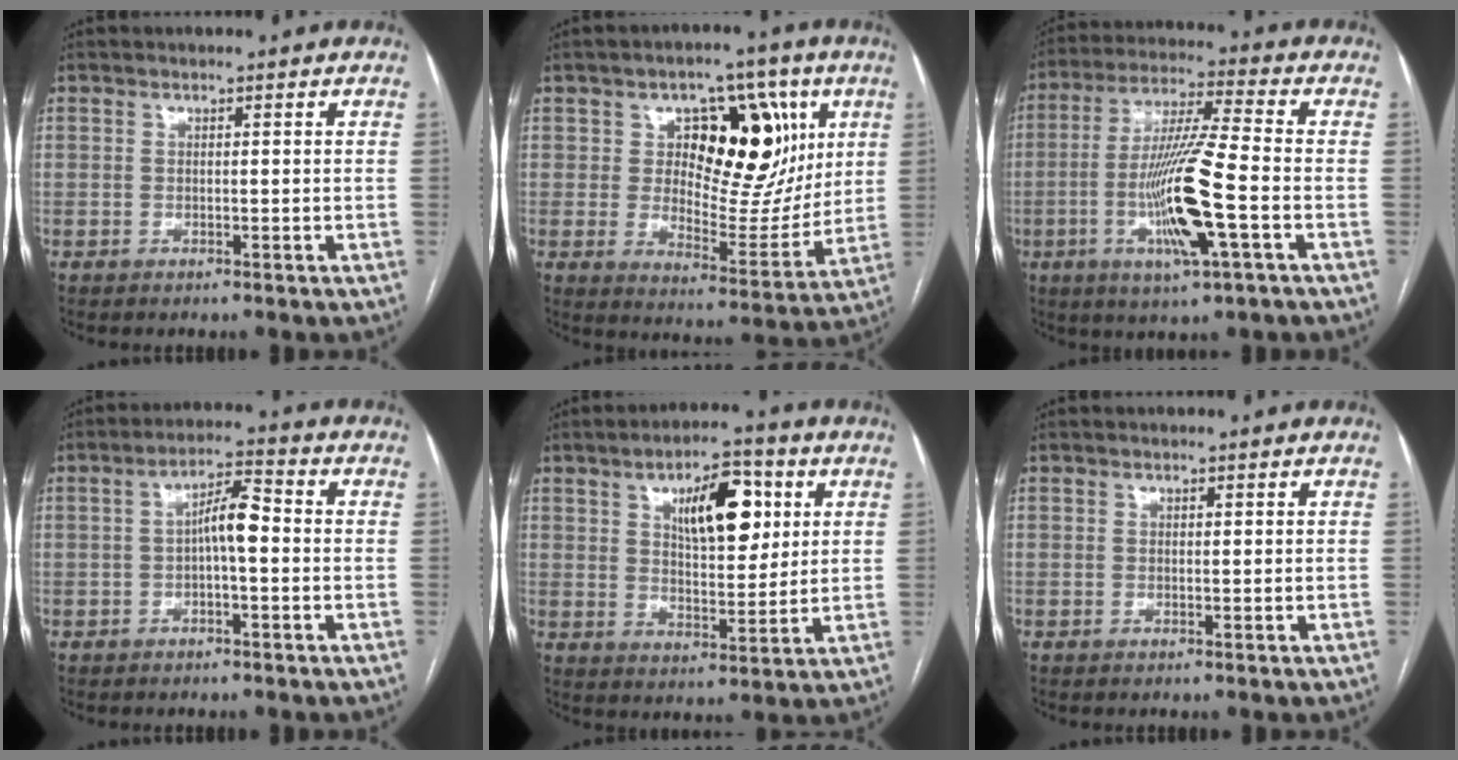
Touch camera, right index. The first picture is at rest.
{"total": 16.1, "force": [5.3, 8.8, 12.4], "torque": [-0.159, 0.020, 0.086]}
{"total": 14.3, "force": [-3.9, 0.5, 13.8], "torque": [-0.274, -0.011, -0.072]}
{"total": 5.4, "force": [-0.4, 1.2, 5.2], "torque": [-0.089, 0.018, -0.008]}
{"total": 11.4, "force": [4.2, 4.4, 9.7], "torque": [-0.151, 0.013, 0.071]}
{"total": 0.0}